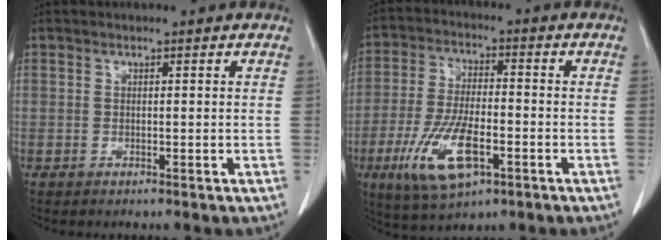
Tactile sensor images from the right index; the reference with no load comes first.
{"total": 11.9, "force": [-4.8, 4.5, 9.9], "torque": [-0.204, -0.009, -0.081]}